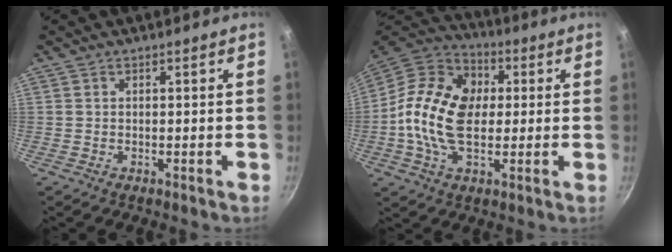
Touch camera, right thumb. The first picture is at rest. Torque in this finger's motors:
{"motor_torque": [2.34, 2.34, 0.38, 0.38, 0.32]}